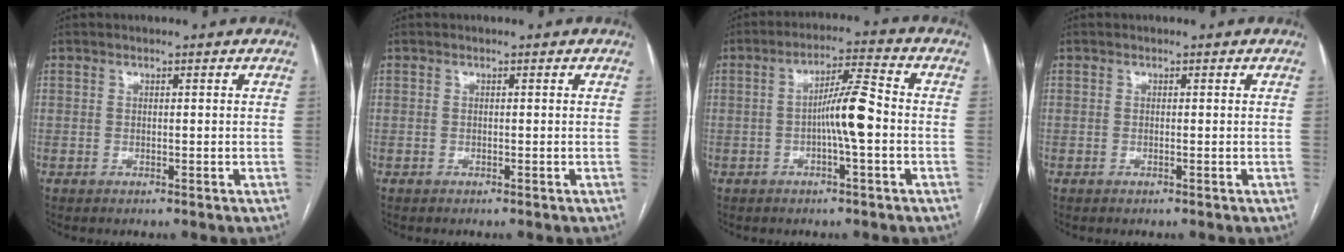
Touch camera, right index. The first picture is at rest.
{"total": 0.0}
{"total": 7.0, "force": [-1.2, 0.3, 6.9], "torque": [-0.122, 0.014, -0.022]}
{"total": 0.0}